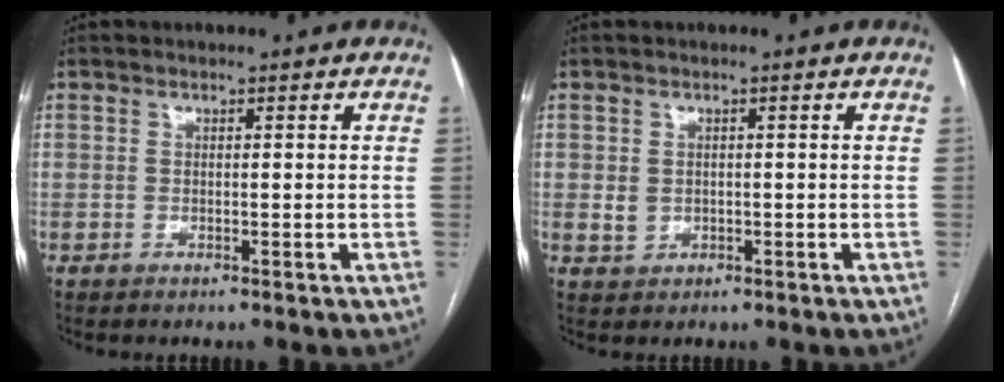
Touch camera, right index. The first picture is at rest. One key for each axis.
{"total": 1.7, "fx": -0.1, "fy": 1.5, "fz": 0.8, "tx": -0.014, "ty": 0.001, "tz": 0.005}